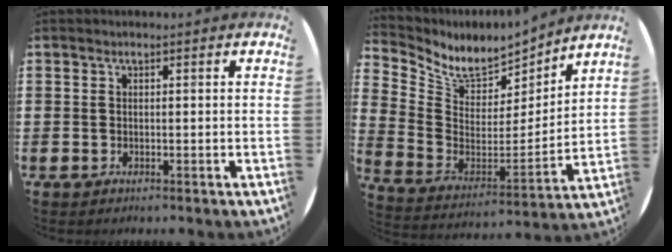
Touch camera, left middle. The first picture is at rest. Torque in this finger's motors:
{"motor_torque": [0.44, -1.05, 0.03, 0.00]}